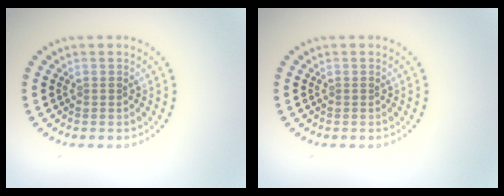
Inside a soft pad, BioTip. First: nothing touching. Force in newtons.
{"total": 0.0}